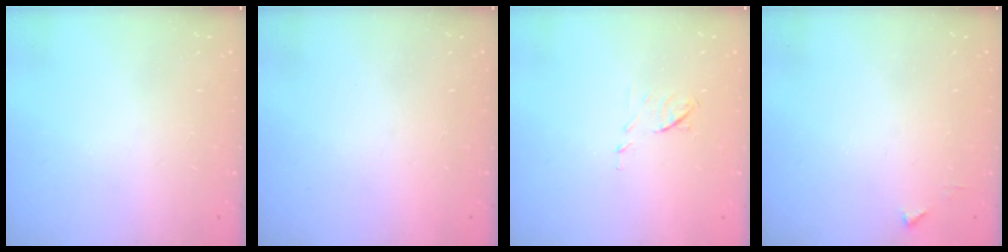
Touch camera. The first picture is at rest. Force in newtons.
{"total": 1.5, "press": 1.5, "slide": 0.1}
{"total": 6.2, "press": 6.2, "slide": 0.9}
{"total": 3.2, "press": 3.2, "slide": 0.3}